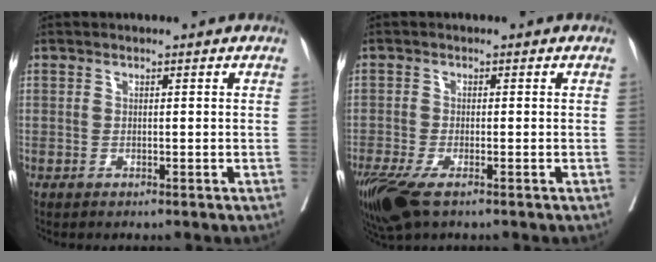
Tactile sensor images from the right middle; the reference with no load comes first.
{"total": 7.4, "force": [-4.8, 2.3, 5.2], "torque": [-0.098, -0.020, -0.086]}